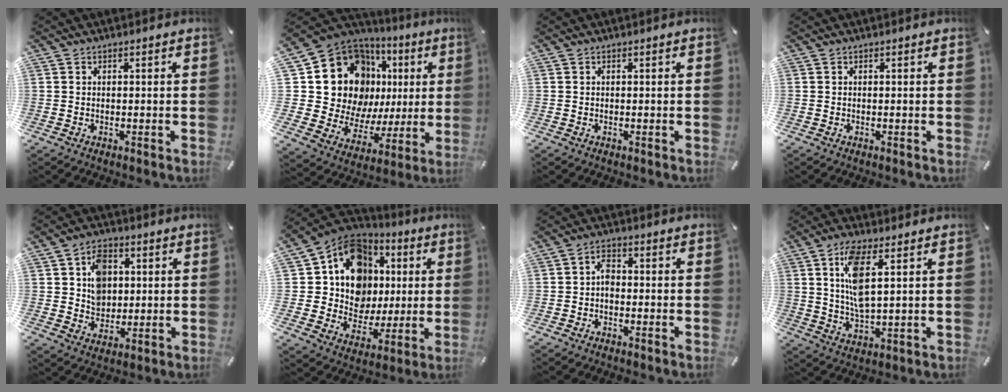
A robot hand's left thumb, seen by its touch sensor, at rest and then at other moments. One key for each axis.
{"total": 21.0, "fx": 7.6, "fy": 15.9, "fz": 11.3, "tx": -0.205, "ty": -0.054, "tz": 0.154}
{"total": 0.0}
{"total": 0.0}
{"total": 8.3, "fx": 1.7, "fy": 7.1, "fz": 3.9, "tx": -0.059, "ty": 0.008, "tz": 0.031}
{"total": 14.5, "fx": 3.7, "fy": 12.6, "fz": 6.2, "tx": -0.108, "ty": -0.038, "tz": 0.075}
{"total": 3.2, "fx": -0.8, "fy": 2.1, "fz": 2.3, "tx": -0.050, "ty": 0.006, "tz": -0.016}
{"total": 10.2, "fx": 3.7, "fy": 3.7, "fz": 8.7, "tx": -0.181, "ty": -0.003, "tz": 0.061}